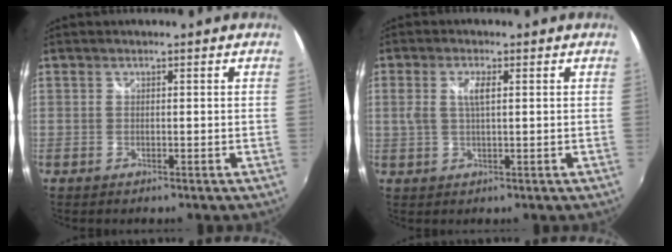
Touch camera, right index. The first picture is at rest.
{"total": 3.7, "force": [0.8, 1.1, 3.4], "torque": [-0.068, 0.001, 0.016]}